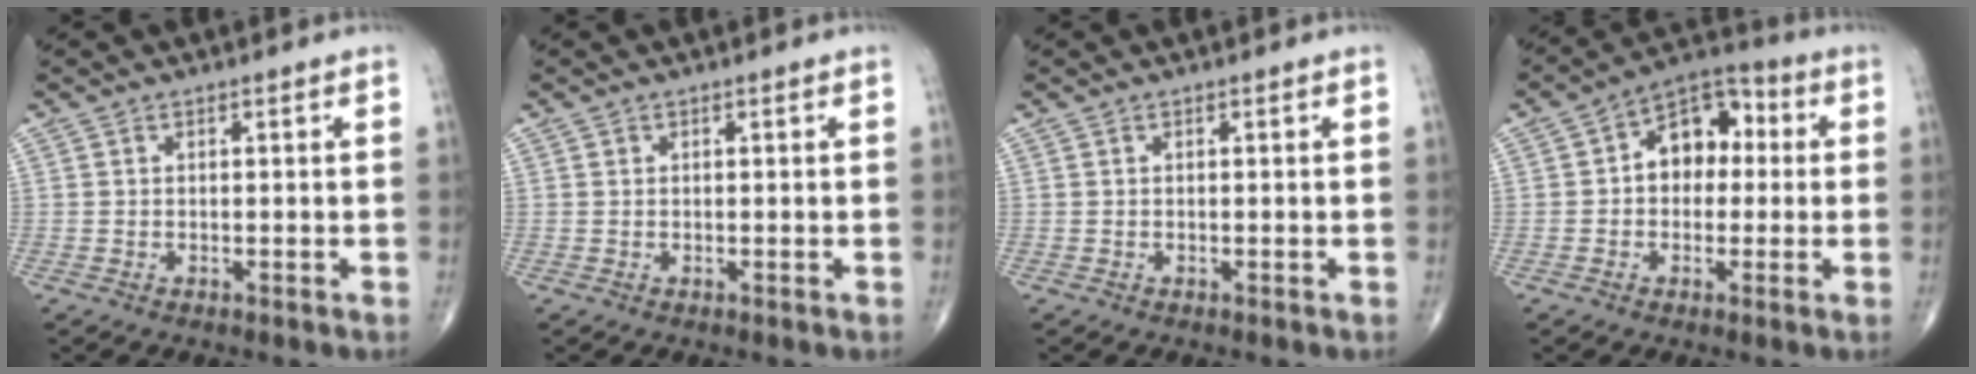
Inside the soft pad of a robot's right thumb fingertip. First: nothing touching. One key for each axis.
{"total": 0.0}
{"total": 0.0}
{"total": 10.8, "fx": 1.1, "fy": 7.6, "fz": 7.6, "tx": -0.076, "ty": 0.032, "tz": 0.002}